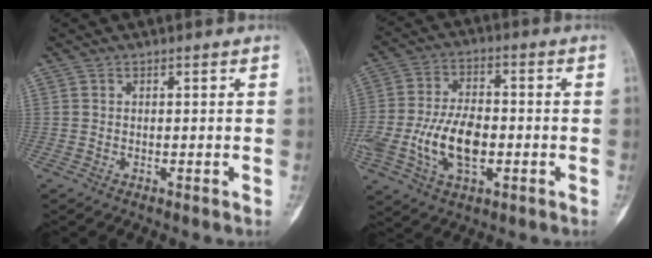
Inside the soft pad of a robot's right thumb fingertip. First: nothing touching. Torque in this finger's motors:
{"motor_torque": [2.09, 1.94, 1.71, -0.70, 0.23]}